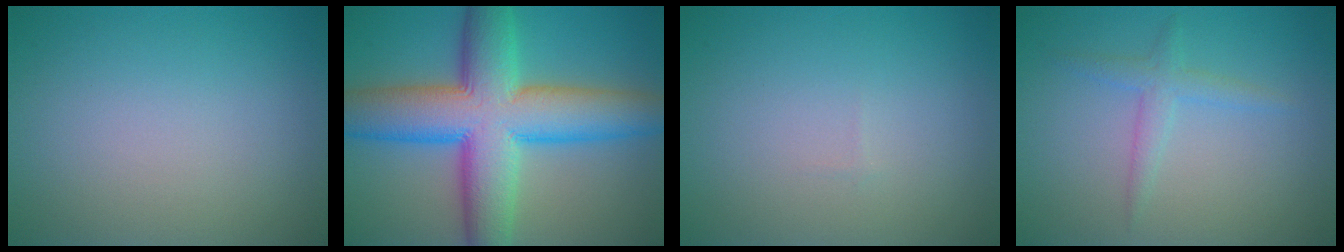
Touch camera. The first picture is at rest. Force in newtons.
{"total": 12.7, "press": 12.7, "slide": 0.1}
{"total": 0.0}
{"total": 1.9, "press": 1.9, "slide": 0.1}